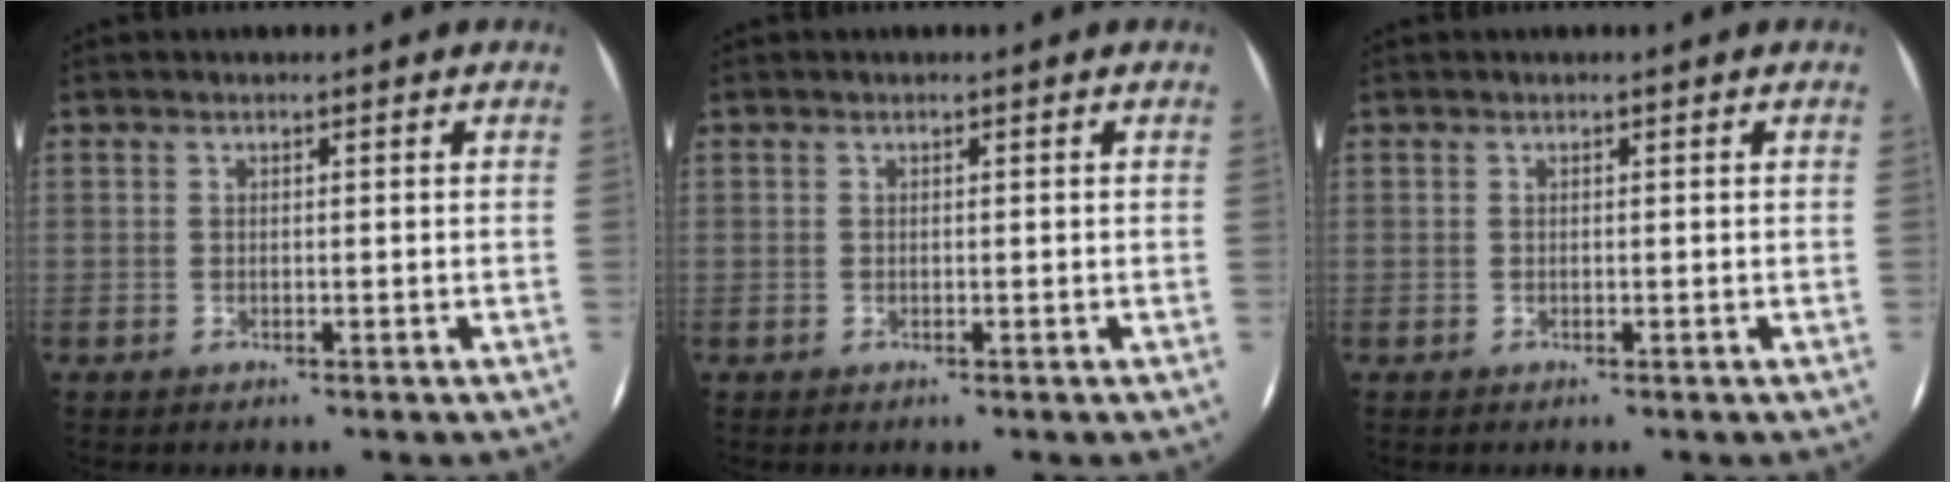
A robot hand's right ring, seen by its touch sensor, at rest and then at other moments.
{"total": 0.0}
{"total": 0.0}